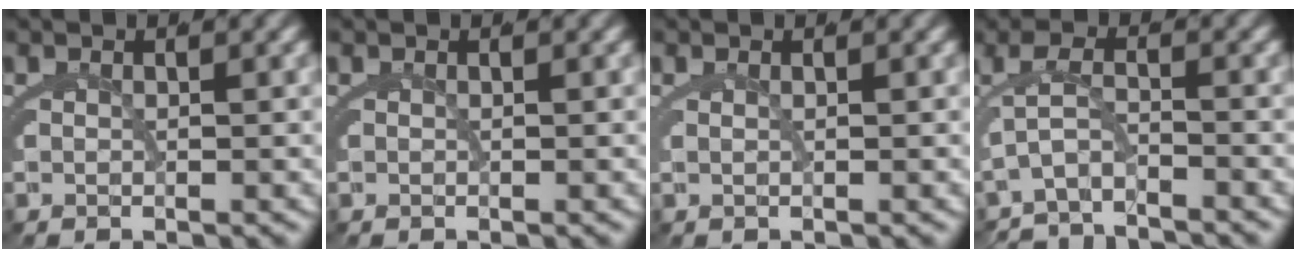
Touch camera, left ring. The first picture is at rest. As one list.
[{"total": 0.0}, {"total": 0.5, "force": [0.1, -0.5, 0.3], "torque": [-0.004, 0.005, 0.001]}, {"total": 3.7, "force": [-2.9, 1.3, 1.9], "torque": [-0.049, -0.024, -0.037]}]